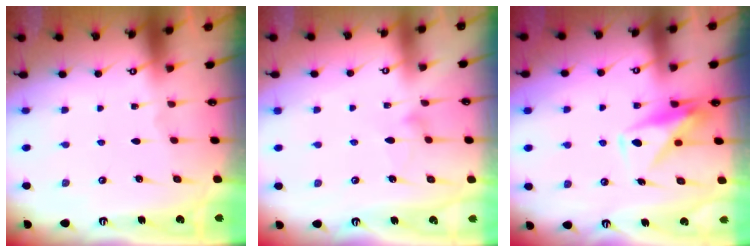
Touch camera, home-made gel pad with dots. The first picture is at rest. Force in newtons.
{"total": 7.6, "press": 7.6, "slide": 0.4}
{"total": 10.3, "press": 10.3, "slide": 0.8}